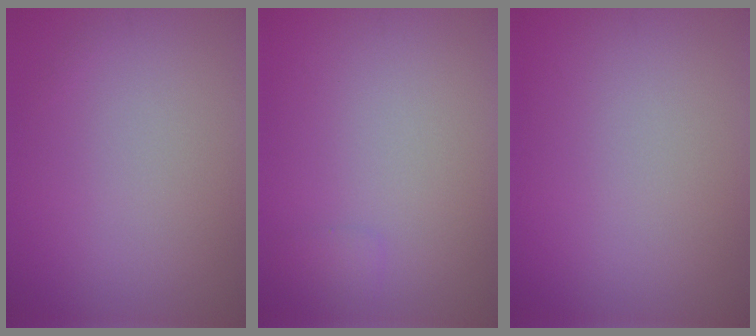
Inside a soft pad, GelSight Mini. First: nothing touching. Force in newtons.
{"total": 0.7, "press": 0.7, "slide": 0.0}
{"total": 0.0}